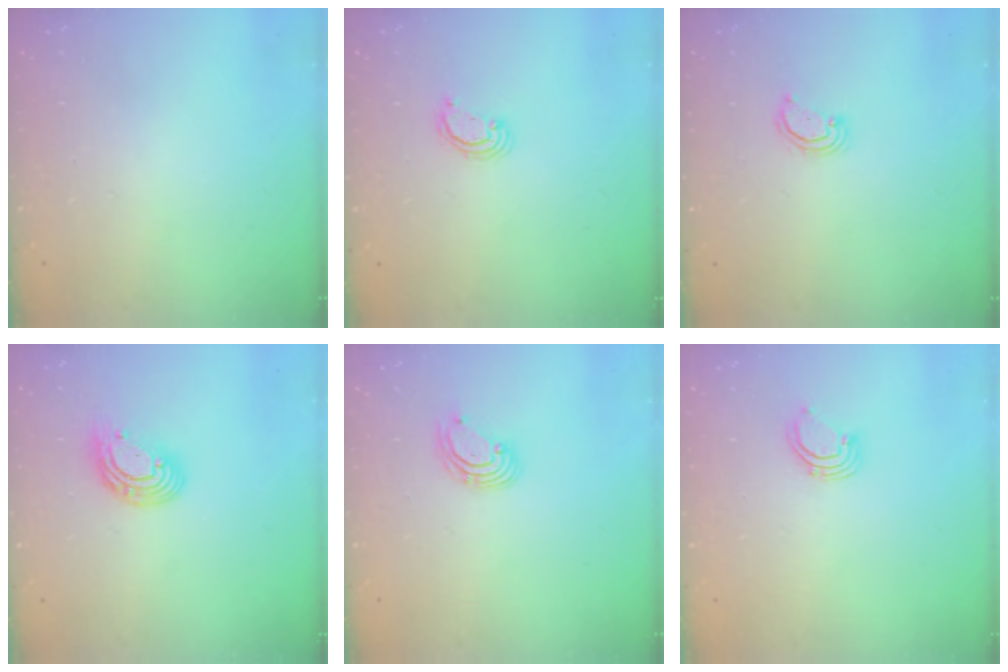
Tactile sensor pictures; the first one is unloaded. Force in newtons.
{"total": 2.4, "press": 2.4, "slide": 0.3}
{"total": 2.8, "press": 2.8, "slide": 0.2}
{"total": 9.4, "press": 9.4, "slide": 0.8}
{"total": 2.6, "press": 2.6, "slide": 0.1}
{"total": 3.2, "press": 3.2, "slide": 0.2}